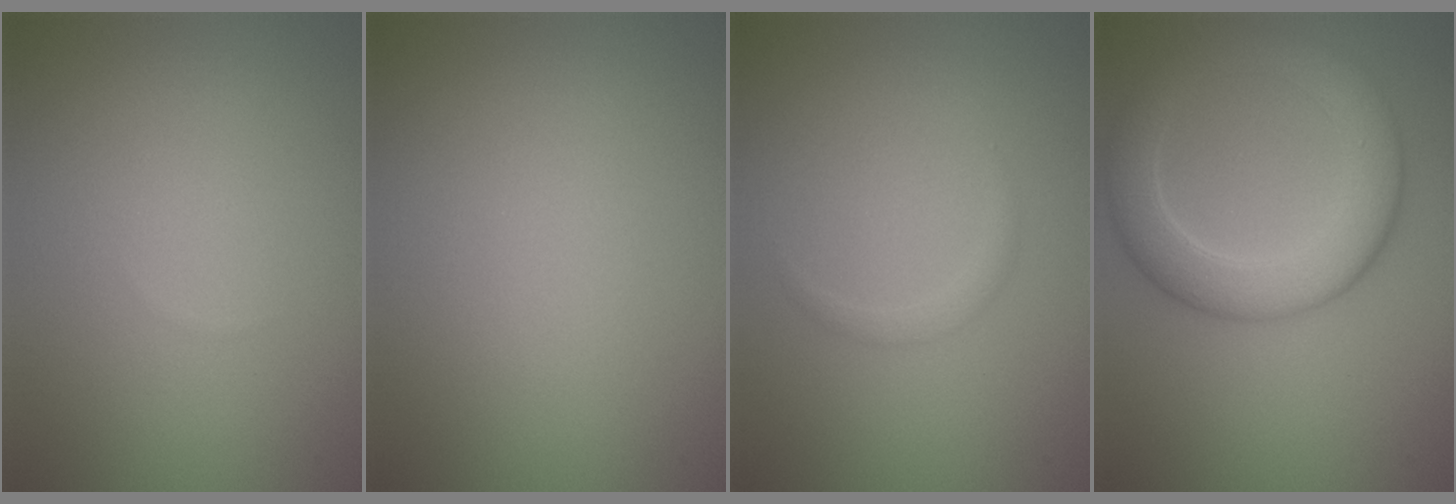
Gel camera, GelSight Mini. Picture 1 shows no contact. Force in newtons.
{"total": 0.0}
{"total": 0.9, "press": 0.9, "slide": 0.1}
{"total": 6.3, "press": 6.2, "slide": 0.6}